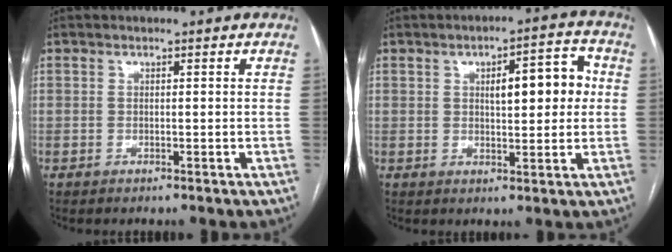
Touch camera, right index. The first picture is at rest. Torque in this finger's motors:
{"motor_torque": [0.21, 0.00, 0.20, 0.07]}